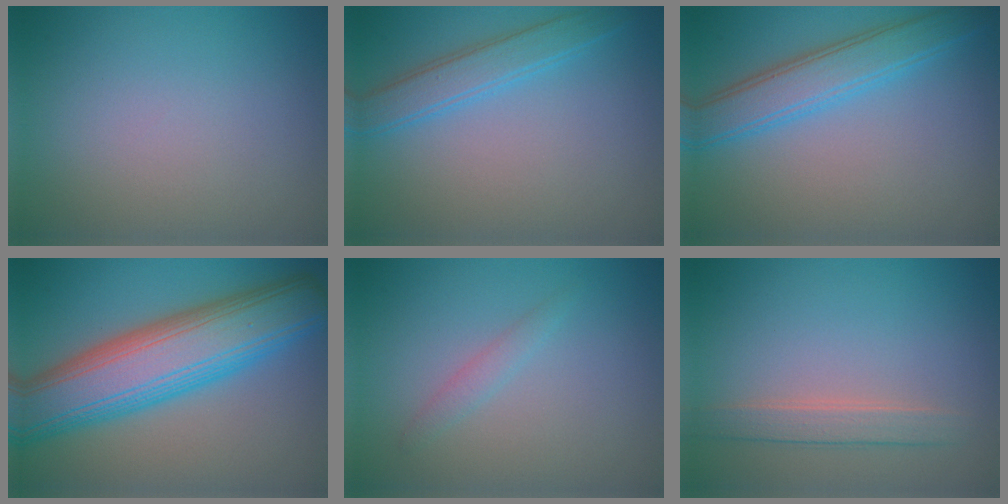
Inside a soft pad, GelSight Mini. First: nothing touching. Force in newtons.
{"total": 3.1, "press": 3.1, "slide": 0.1}
{"total": 4.5, "press": 4.5, "slide": 0.1}
{"total": 11.4, "press": 11.4, "slide": 0.1}
{"total": 1.1, "press": 1.1, "slide": 0.1}
{"total": 2.2, "press": 2.2, "slide": 0.1}